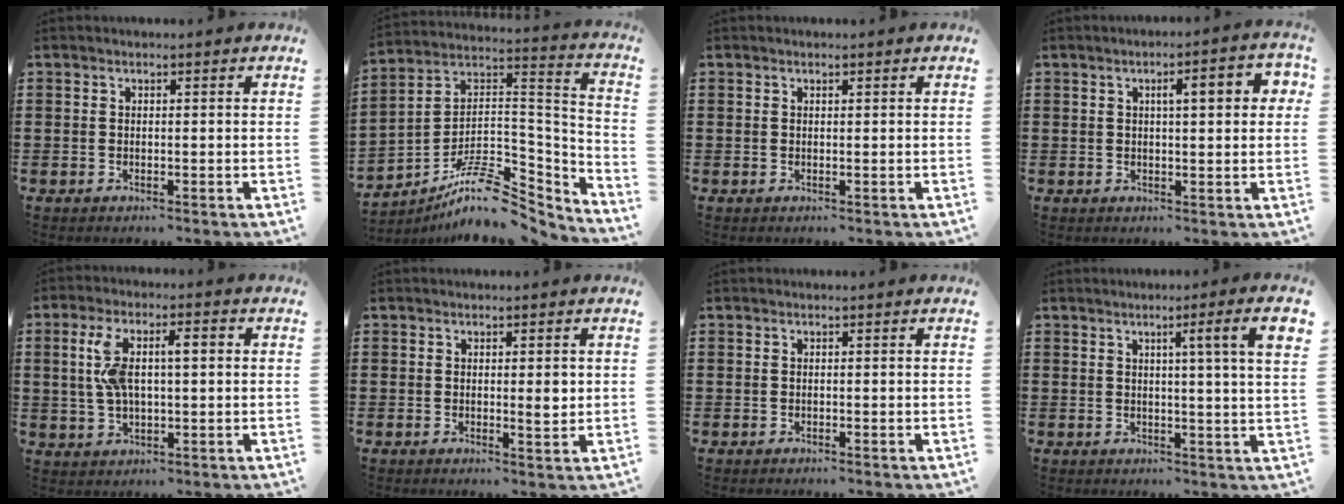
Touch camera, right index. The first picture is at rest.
{"total": 10.7, "force": [-8.0, 3.8, 6.1], "torque": [-0.115, 0.013, -0.153]}
{"total": 0.0}
{"total": 4.7, "force": [1.1, 1.0, 4.4], "torque": [-0.069, 0.002, 0.011]}
{"total": 7.8, "force": [1.4, 3.0, 7.1], "torque": [-0.153, 0.008, 0.016]}
{"total": 2.8, "force": [0.2, 0.6, 2.8], "torque": [-0.044, -0.003, -0.001]}
{"total": 0.0}
{"total": 6.1, "force": [2.3, -0.8, 5.5], "torque": [-0.093, -0.010, 0.031]}